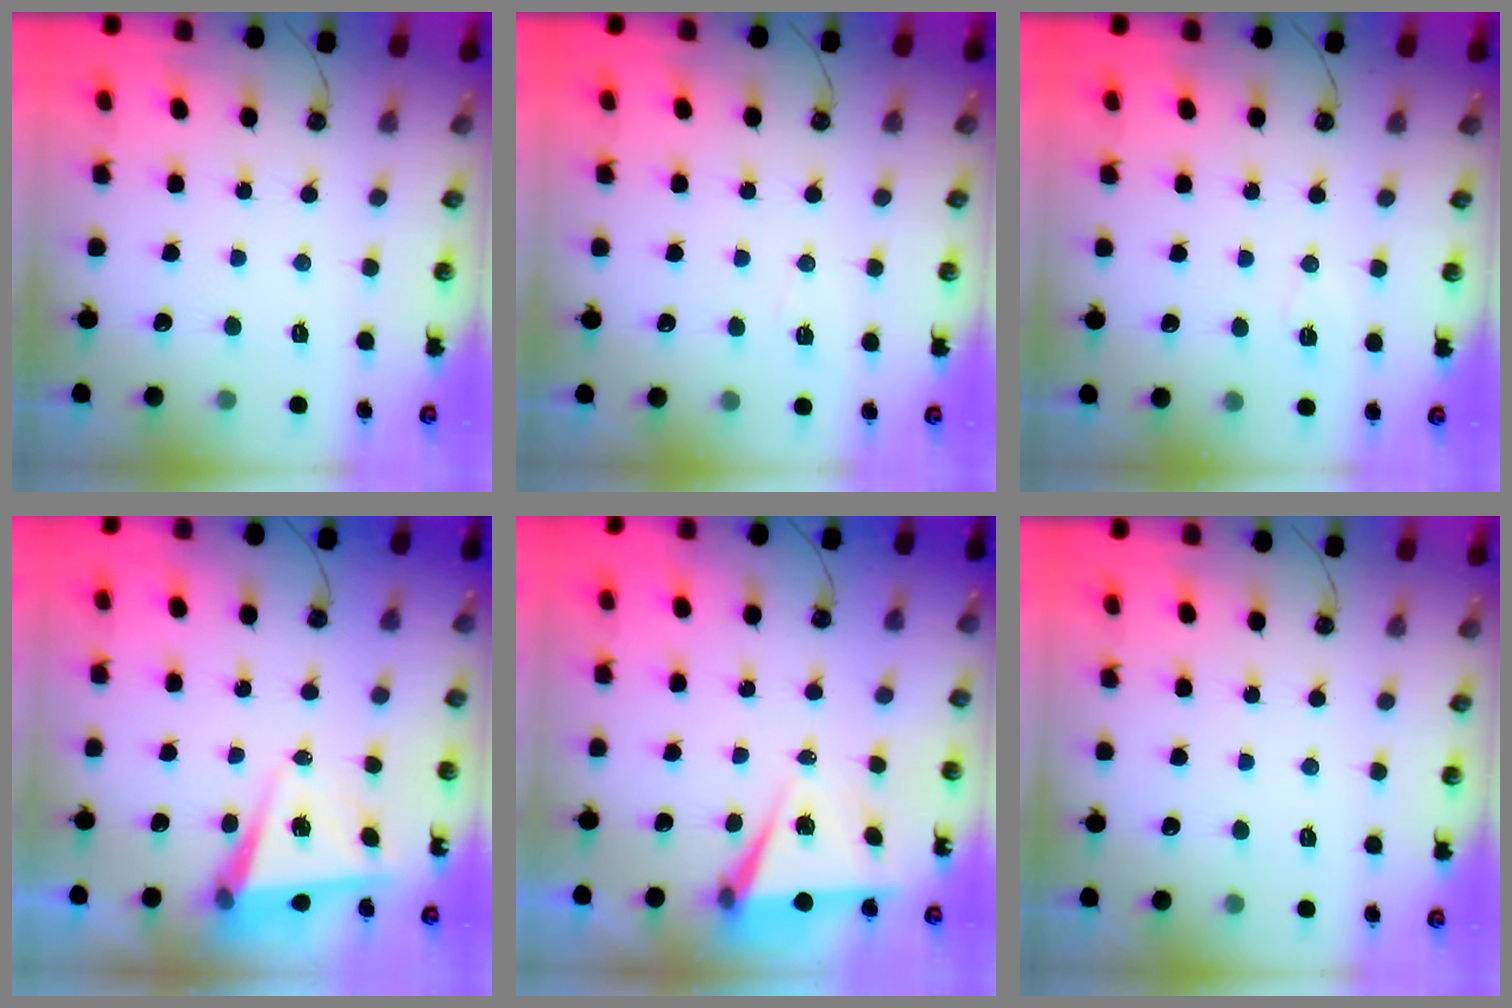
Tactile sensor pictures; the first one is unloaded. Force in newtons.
{"total": 3.4, "press": 2.8, "slide": 1.8}
{"total": 4.7, "press": 4.5, "slide": 1.6}
{"total": 4.8, "press": 4.5, "slide": 1.7}
{"total": 6.9, "press": 5.4, "slide": 4.3}
{"total": 0.0}